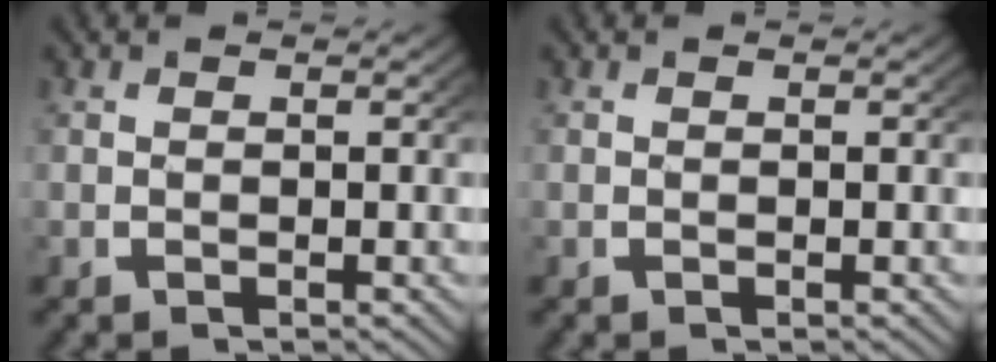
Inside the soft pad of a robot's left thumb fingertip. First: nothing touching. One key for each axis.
{"total": 0.0}